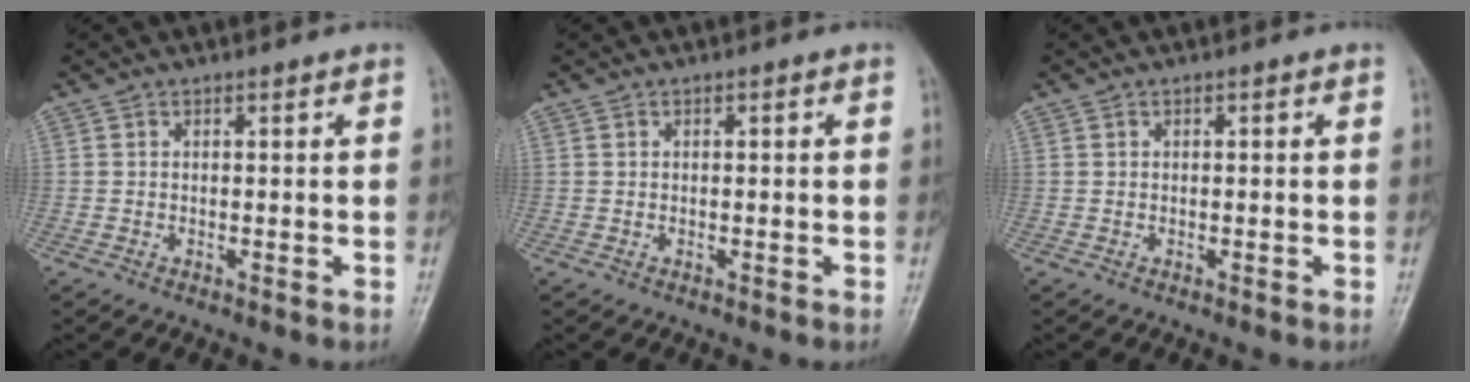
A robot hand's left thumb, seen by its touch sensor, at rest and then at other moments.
{"total": 0.0}
{"total": 0.0}